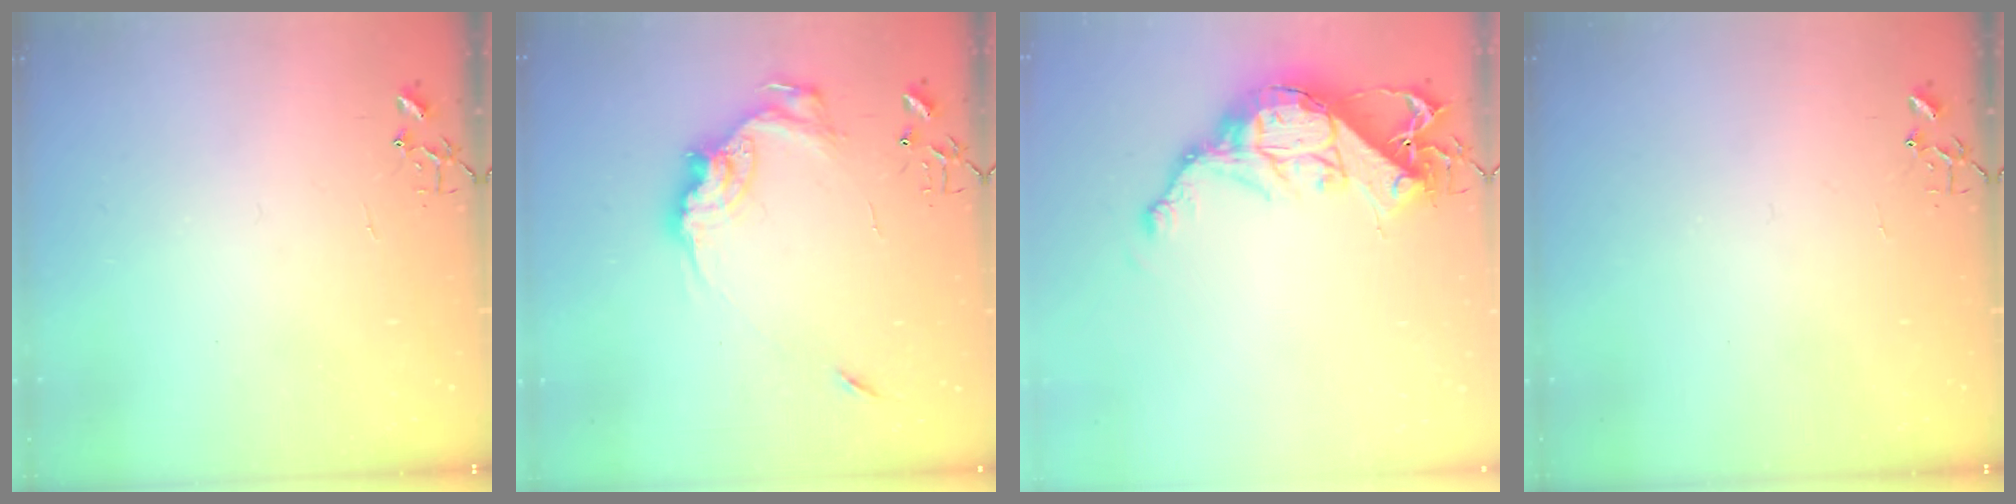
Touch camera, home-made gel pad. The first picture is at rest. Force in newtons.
{"total": 14.8, "press": 14.8, "slide": 0.8}
{"total": 15.3, "press": 15.3, "slide": 1.0}
{"total": 0.0}